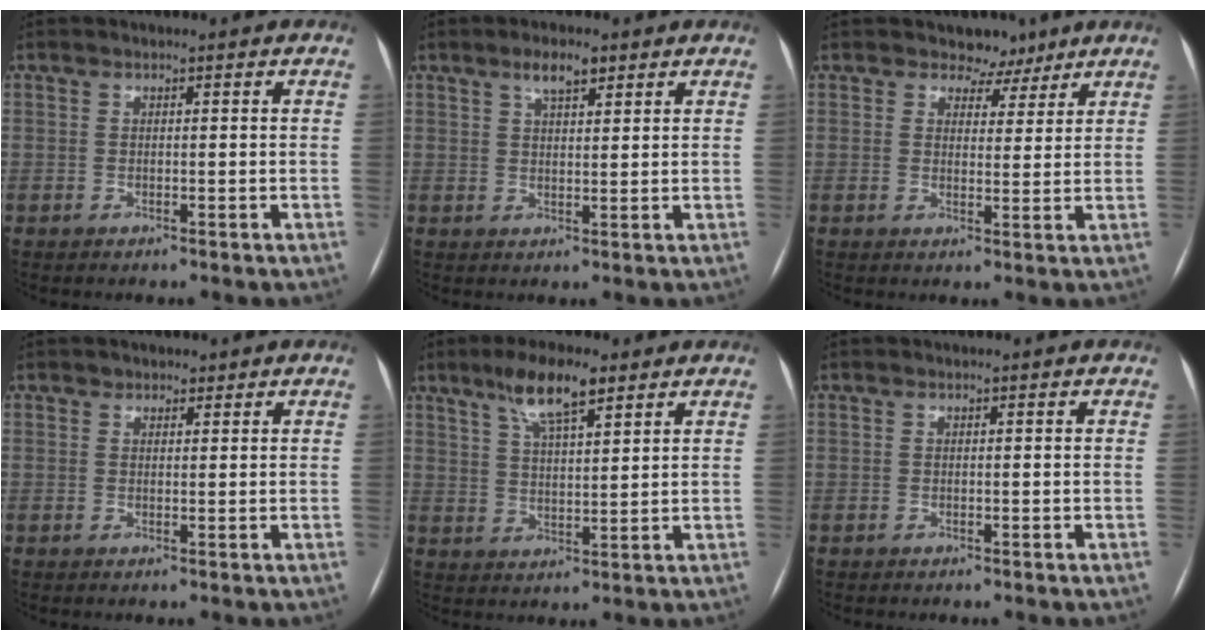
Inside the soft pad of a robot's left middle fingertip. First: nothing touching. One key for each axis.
{"total": 3.9, "fx": 2.5, "fy": 1.1, "fz": 2.7, "tx": -0.053, "ty": 0.005, "tz": 0.044}
{"total": 4.3, "fx": 3.4, "fy": 2.6, "fz": 0.3, "tx": 0.002, "ty": -0.005, "tz": 0.043}
{"total": 1.2, "fx": 0.9, "fy": 0.8, "fz": 0.1, "tx": 0.005, "ty": -0.006, "tz": 0.009}
{"total": 8.2, "fx": 5.4, "fy": 1.7, "fz": 5.9, "tx": -0.117, "ty": 0.009, "tz": 0.100}
{"total": 0.0}